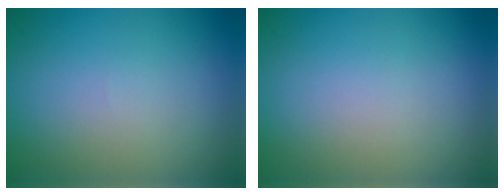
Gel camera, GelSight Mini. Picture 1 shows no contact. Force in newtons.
{"total": 0.0}